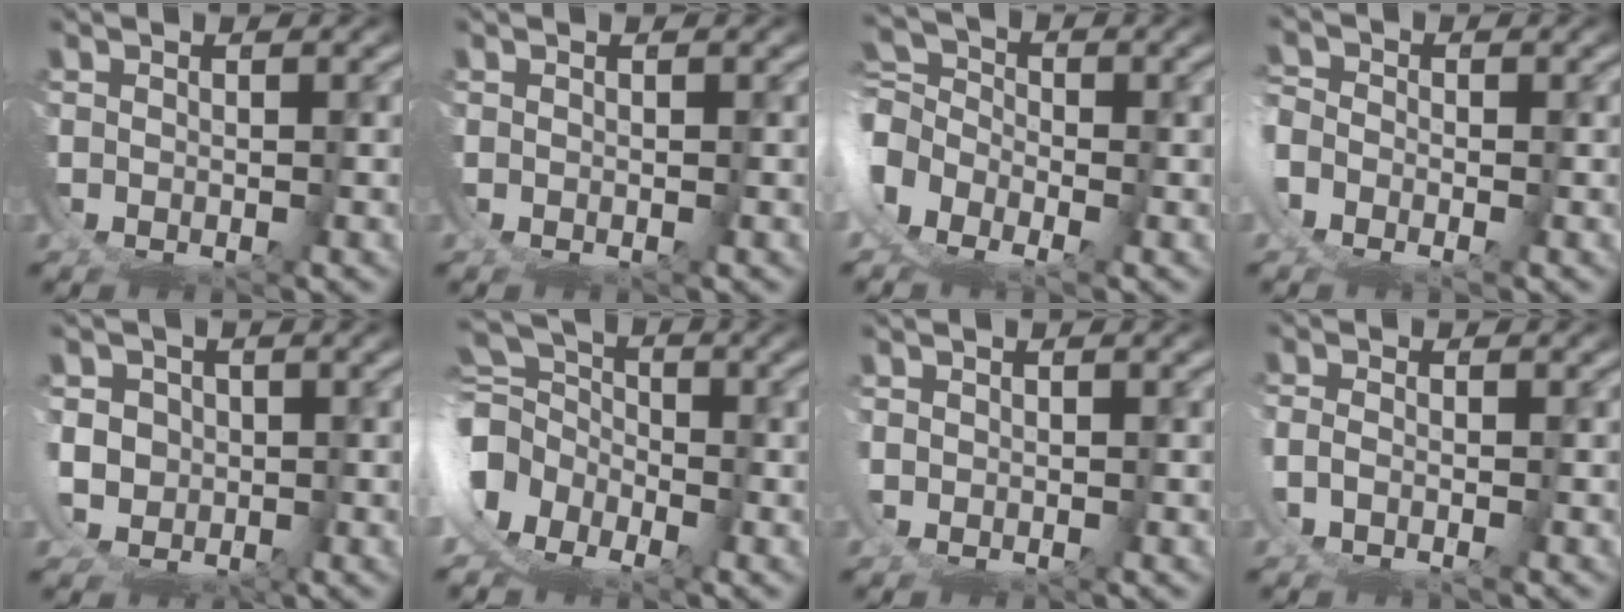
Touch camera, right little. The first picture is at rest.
{"total": 0.0}
{"total": 7.1, "force": [-1.6, 6.1, 3.2], "torque": [-0.071, -0.010, -0.041]}
{"total": 1.7, "force": [-1.0, 1.2, 0.7], "torque": [-0.014, 0.001, -0.024]}
{"total": 7.9, "force": [-0.8, 7.3, 2.9], "torque": [-0.080, -0.032, -0.012]}
{"total": 10.8, "force": [-1.2, 9.3, 5.4], "torque": [-0.120, -0.022, -0.031]}
{"total": 0.8, "force": [0.4, 0.5, 0.6], "torque": [-0.017, -0.003, 0.009]}
{"total": 0.9, "force": [-0.7, -0.3, 0.4], "torque": [-0.004, 0.001, -0.014]}